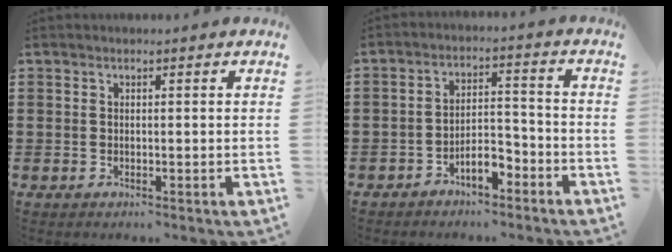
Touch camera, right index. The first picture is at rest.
{"total": 4.9, "force": [-3.6, 2.0, 2.8], "torque": [-0.047, 0.014, -0.067]}